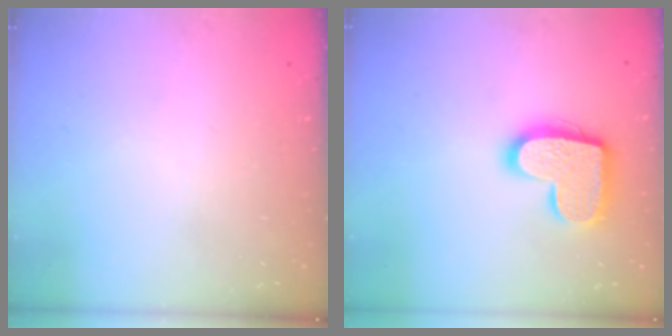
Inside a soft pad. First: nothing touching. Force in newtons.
{"total": 15.6, "press": 15.6, "slide": 0.8}